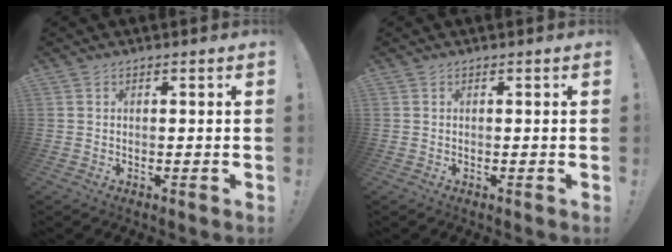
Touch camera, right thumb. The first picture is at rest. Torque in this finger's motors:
{"motor_torque": [-0.01, 0.10, -0.08, 0.01, 0.00]}